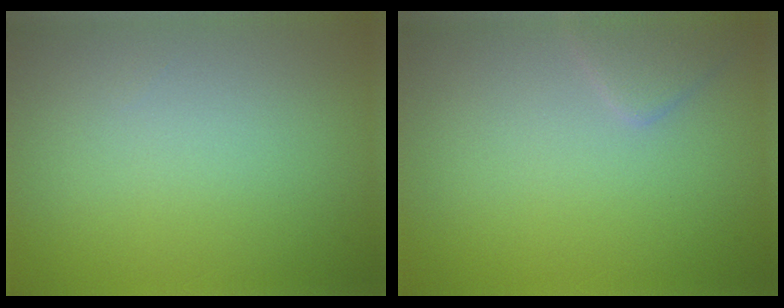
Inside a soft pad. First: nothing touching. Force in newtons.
{"total": 1.6, "press": 1.6, "slide": 0.1}